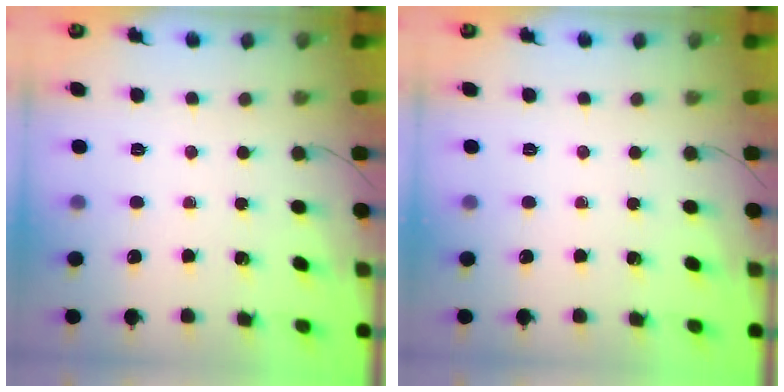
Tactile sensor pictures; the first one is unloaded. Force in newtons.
{"total": 0.0}